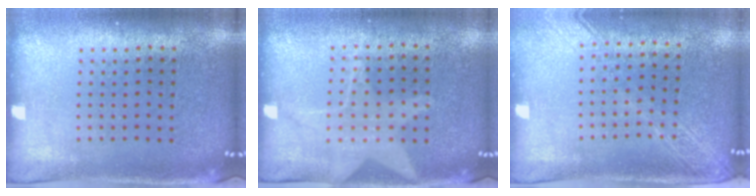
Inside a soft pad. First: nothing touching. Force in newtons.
{"total": 1.0, "press": 0.9, "slide": 0.4}
{"total": 1.8, "press": 1.5, "slide": 1.0}